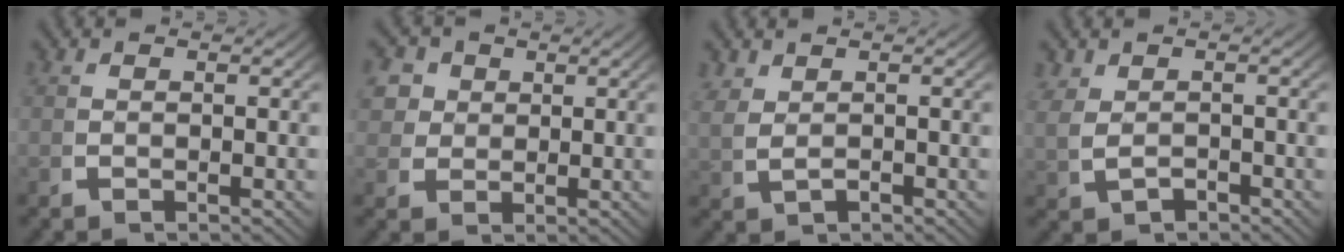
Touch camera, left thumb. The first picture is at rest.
{"total": 5.4, "force": [2.2, 4.4, 2.2], "torque": [-0.055, -0.006, 0.042]}
{"total": 1.8, "force": [0.9, 1.0, 1.2], "torque": [-0.030, -0.003, 0.027]}
{"total": 2.1, "force": [0.0, 1.7, 1.3], "torque": [-0.038, -0.013, 0.013]}